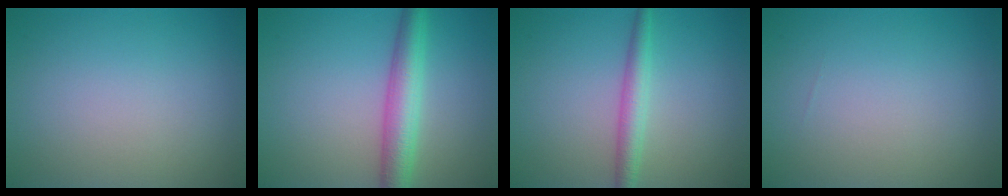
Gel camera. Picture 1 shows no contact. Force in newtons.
{"total": 4.6, "press": 4.6, "slide": 0.2}
{"total": 2.5, "press": 2.5, "slide": 0.0}
{"total": 0.0}